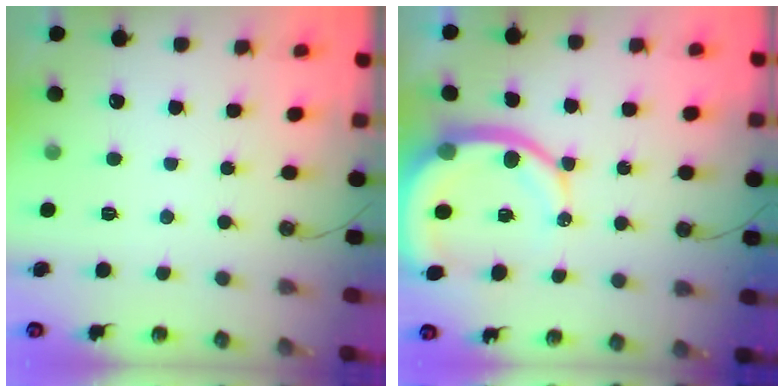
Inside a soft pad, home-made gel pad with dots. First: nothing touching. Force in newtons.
{"total": 11.4, "press": 11.3, "slide": 1.4}